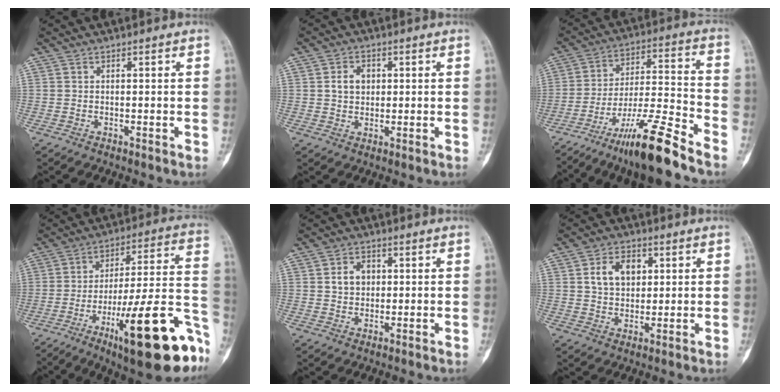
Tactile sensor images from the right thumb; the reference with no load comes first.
{"total": 4.4, "force": [0.8, 3.4, 2.6], "torque": [-0.031, 0.003, 0.014]}
{"total": 15.4, "force": [-11.6, 0.9, 10.1], "torque": [-0.187, 0.072, -0.198]}
{"total": 25.7, "force": [-12.0, 6.1, 22.0], "torque": [-0.271, 0.065, -0.174]}
{"total": 4.7, "force": [0.9, 3.7, 2.7], "torque": [-0.028, 0.003, 0.014]}
{"total": 8.0, "force": [2.2, 5.6, 5.3], "torque": [-0.065, -0.002, 0.038]}